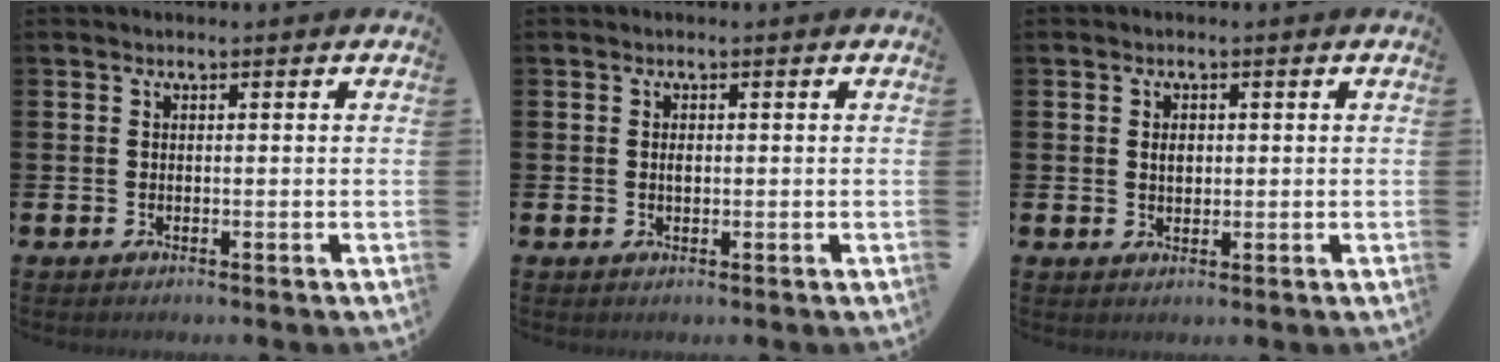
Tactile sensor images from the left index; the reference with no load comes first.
{"total": 0.9, "force": [0.2, 0.4, 0.7], "torque": [-0.011, 0.001, 0.001]}
{"total": 1.7, "force": [0.5, 1.2, 1.2], "torque": [-0.005, -0.001, 0.004]}